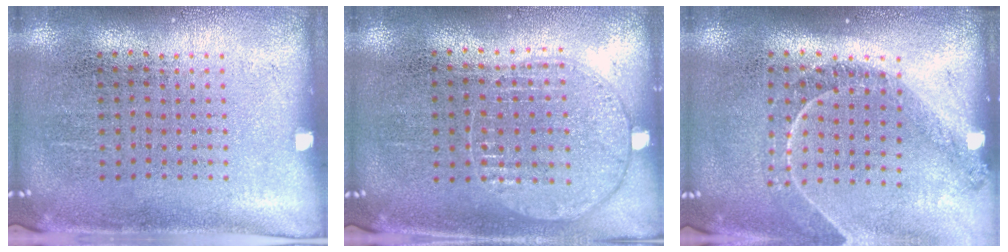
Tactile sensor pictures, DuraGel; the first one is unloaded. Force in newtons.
{"total": 1.0, "press": 0.9, "slide": 0.3}
{"total": 1.3, "press": 1.2, "slide": 0.2}